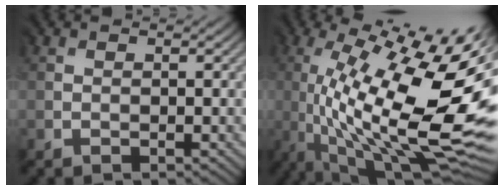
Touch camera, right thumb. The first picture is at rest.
{"total": 17.0, "force": [-3.5, 4.5, 16.0], "torque": [-0.287, -0.013, -0.060]}